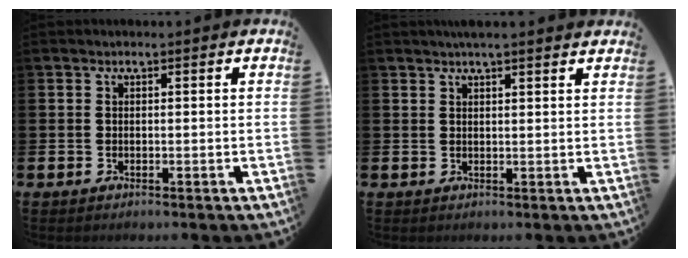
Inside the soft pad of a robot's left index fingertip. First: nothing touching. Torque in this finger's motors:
{"motor_torque": [0.96, -1.18, 0.33, 0.03]}